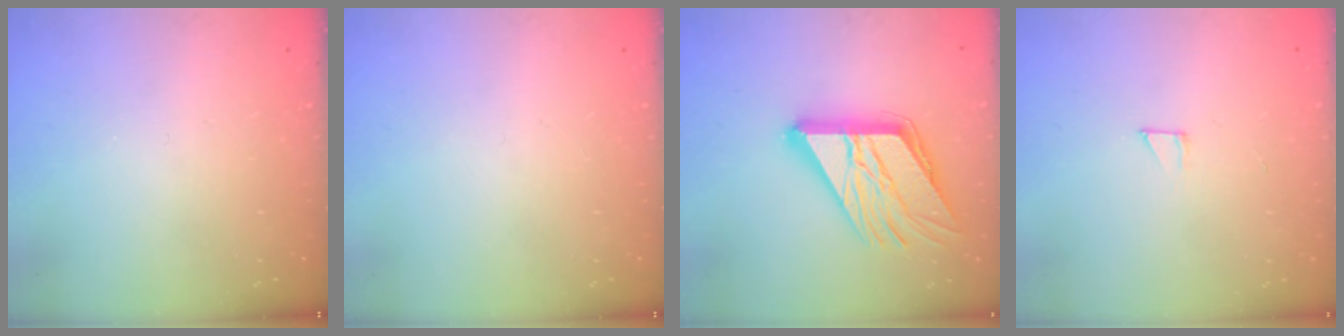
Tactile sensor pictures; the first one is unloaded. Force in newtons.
{"total": 0.0}
{"total": 21.5, "press": 21.3, "slide": 2.9}
{"total": 2.6, "press": 2.6, "slide": 0.1}